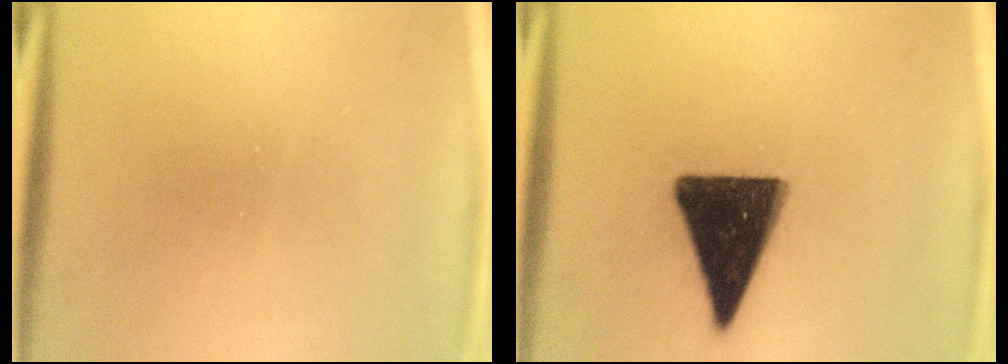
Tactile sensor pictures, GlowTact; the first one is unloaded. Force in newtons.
{"total": 15.9}